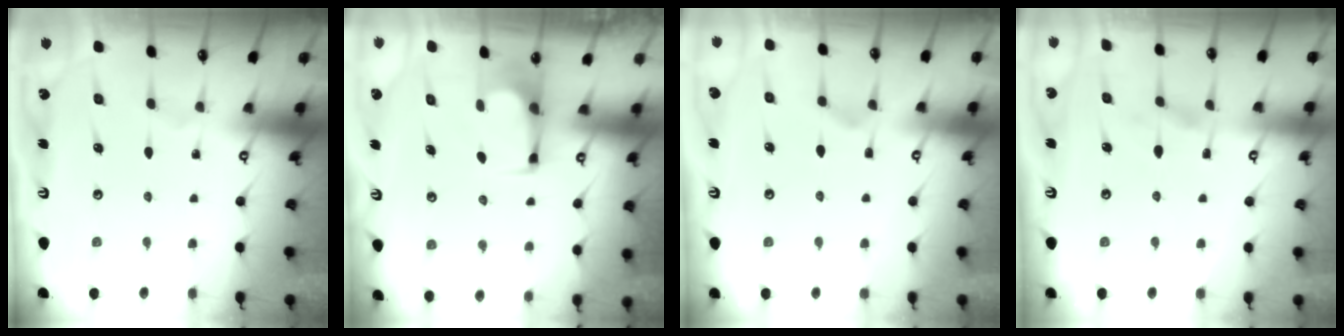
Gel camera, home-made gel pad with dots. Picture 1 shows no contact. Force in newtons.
{"total": 2.6, "press": 2.6, "slide": 0.4}
{"total": 1.7, "press": 1.0, "slide": 1.4}
{"total": 2.3, "press": 2.1, "slide": 1.1}